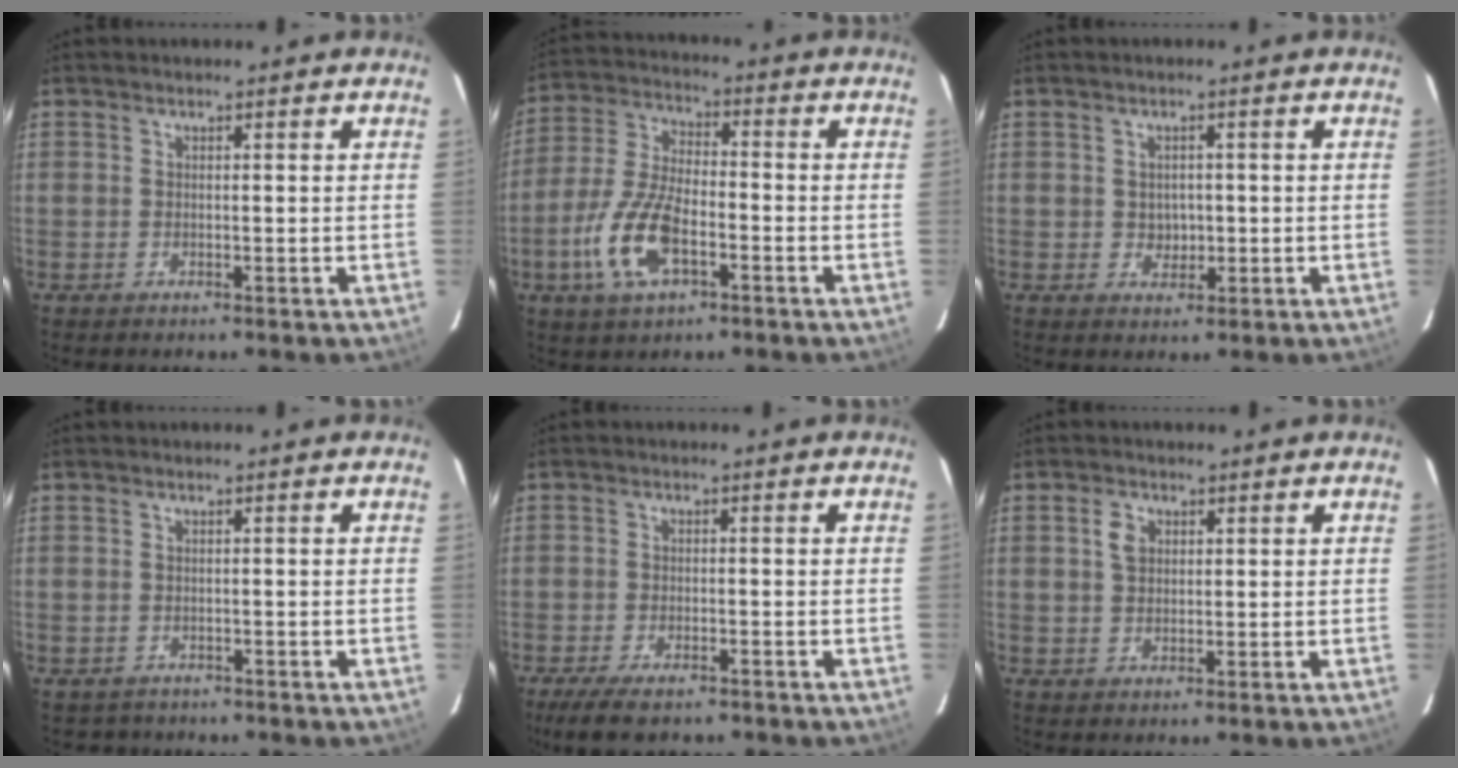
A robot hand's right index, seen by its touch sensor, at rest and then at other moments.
{"total": 12.6, "force": [-4.9, 5.4, 10.3], "torque": [-0.226, -0.003, -0.094]}
{"total": 2.7, "force": [-0.1, 2.5, 1.0], "torque": [-0.015, 0.004, 0.004]}
{"total": 1.9, "force": [-1.4, 1.2, -0.2], "torque": [-0.002, 0.001, -0.018]}
{"total": 7.5, "force": [-5.7, 2.5, 4.1], "torque": [-0.105, -0.025, -0.099]}
{"total": 2.9, "force": [0.9, 2.2, 1.7], "torque": [-0.028, 0.009, 0.018]}